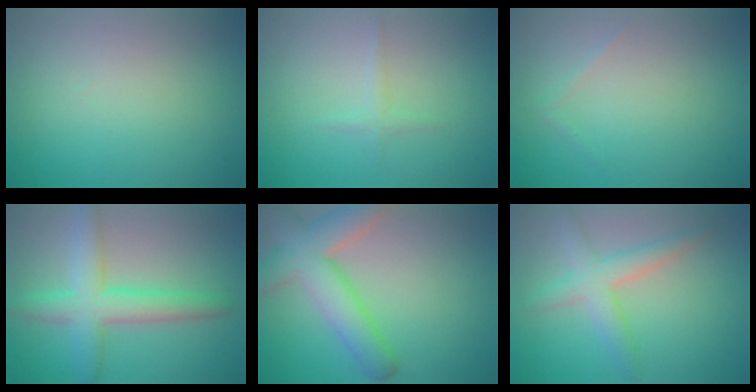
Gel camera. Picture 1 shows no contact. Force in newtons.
{"total": 1.0, "press": 1.0, "slide": 0.1}
{"total": 0.5, "press": 0.5, "slide": 0.0}
{"total": 5.4, "press": 5.4, "slide": 0.1}
{"total": 6.8, "press": 6.8, "slide": 0.5}
{"total": 3.3, "press": 3.3, "slide": 0.3}